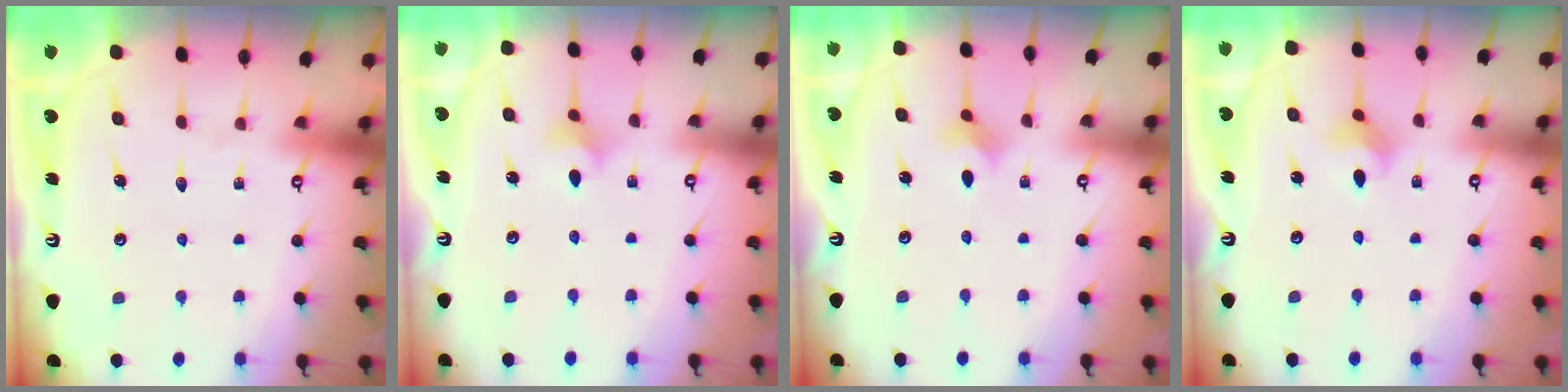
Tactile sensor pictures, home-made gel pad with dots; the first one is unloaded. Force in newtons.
{"total": 3.3, "press": 3.2, "slide": 0.7}
{"total": 2.3, "press": 2.2, "slide": 0.4}
{"total": 2.7, "press": 2.7, "slide": 0.4}